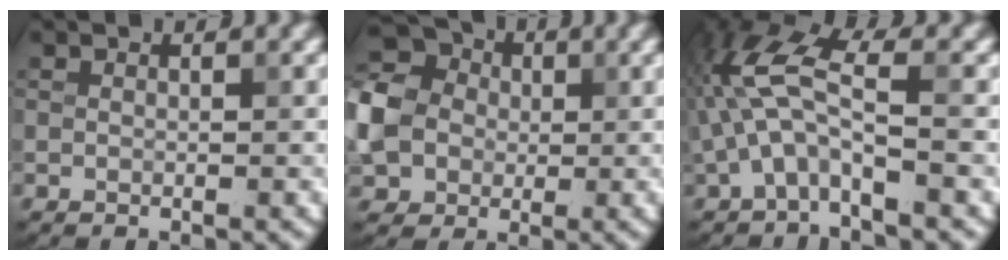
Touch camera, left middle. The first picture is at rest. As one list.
[{"total": 11.0, "force": [-0.7, 9.5, 5.4], "torque": [-0.133, 0.012, -0.050]}, {"total": 5.6, "force": [-1.0, 2.0, 5.1], "torque": [-0.118, 0.021, -0.030]}]